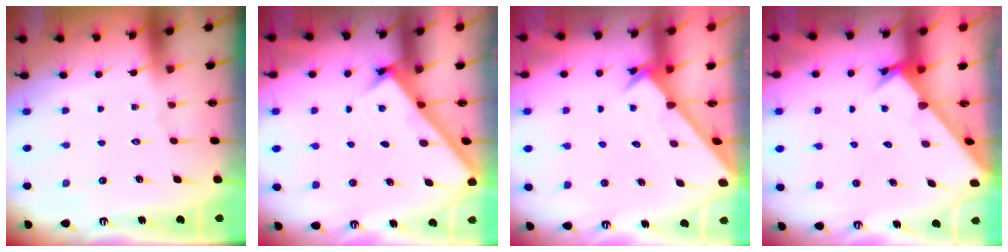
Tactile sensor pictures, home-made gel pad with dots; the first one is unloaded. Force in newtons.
{"total": 2.7, "press": 2.6, "slide": 0.3}
{"total": 2.6, "press": 2.6, "slide": 0.2}
{"total": 2.8, "press": 2.7, "slide": 0.3}